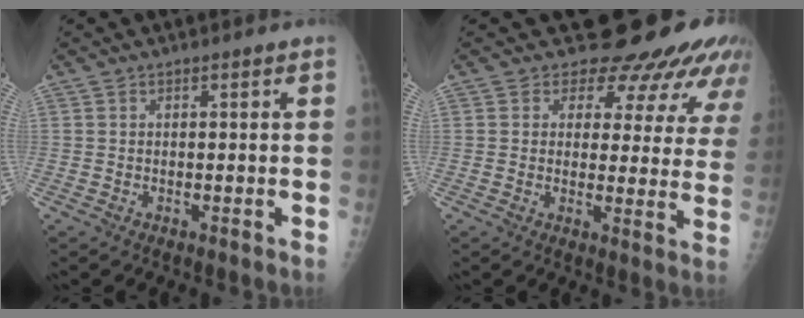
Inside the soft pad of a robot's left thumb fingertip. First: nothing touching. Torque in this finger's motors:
{"motor_torque": [0.34, 0.07, 1.39, -1.38, 0.05]}